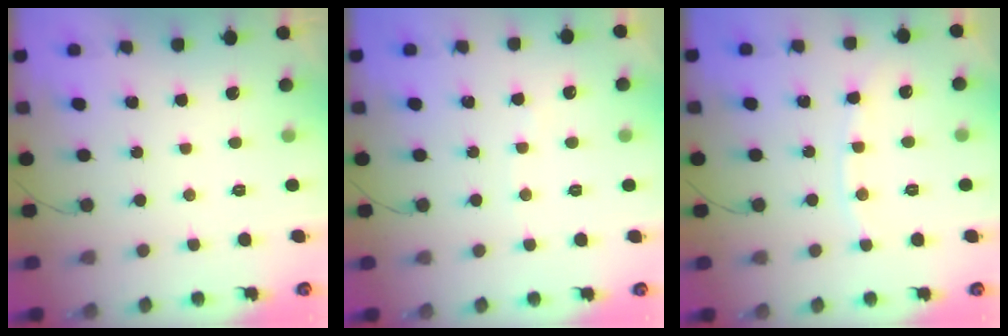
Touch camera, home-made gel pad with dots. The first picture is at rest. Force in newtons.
{"total": 2.4, "press": 2.3, "slide": 0.3}
{"total": 6.2, "press": 6.2, "slide": 0.7}